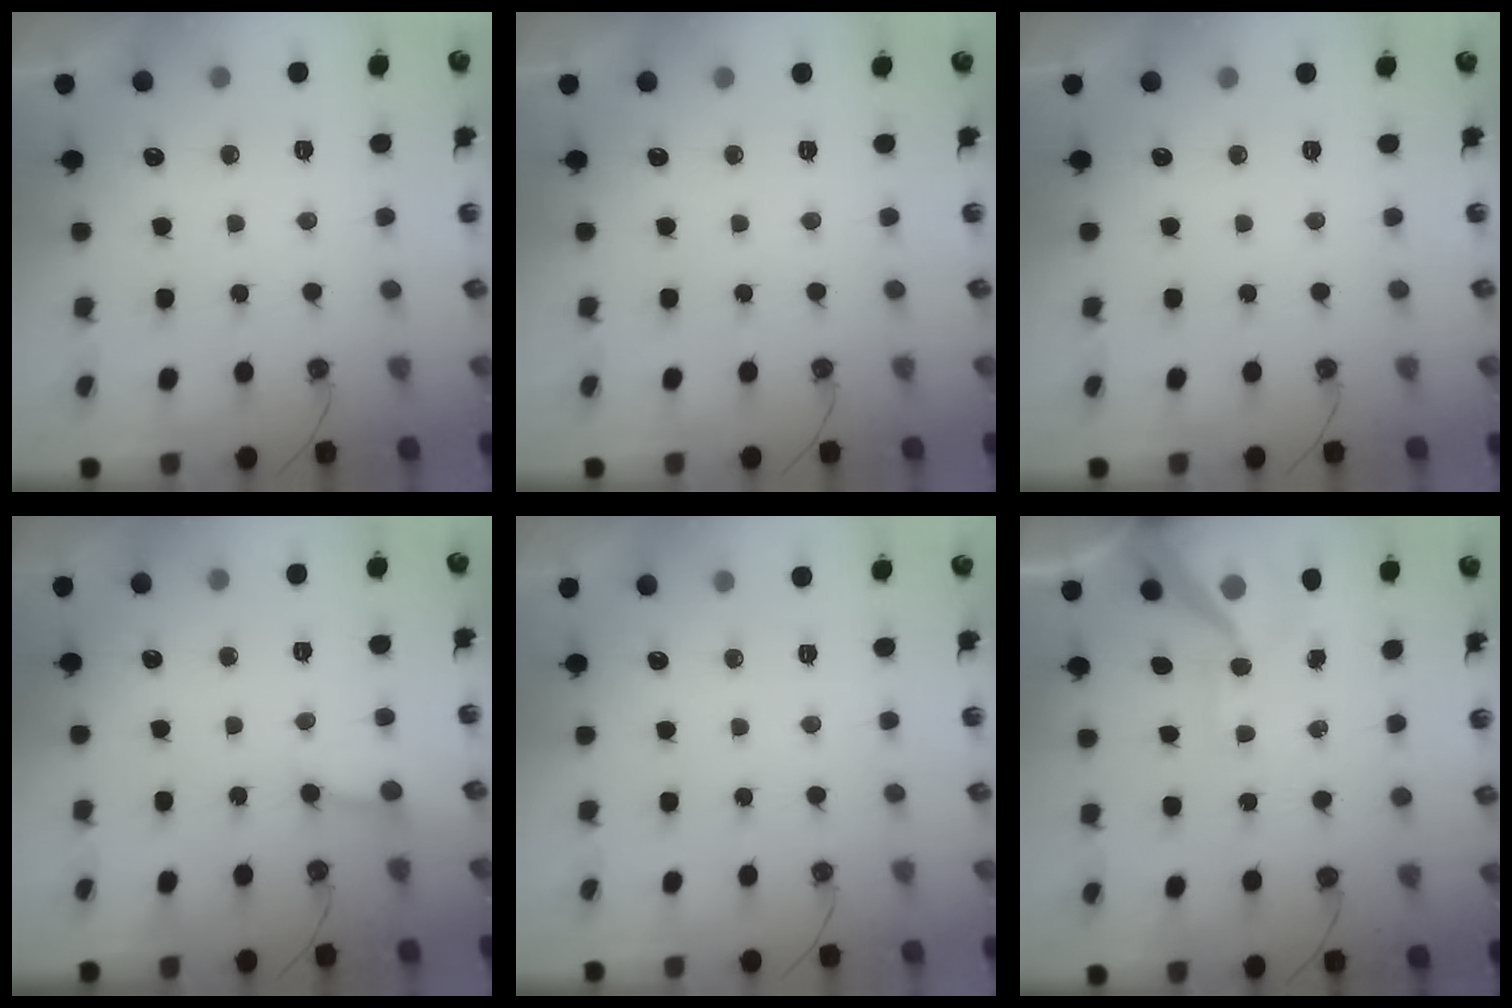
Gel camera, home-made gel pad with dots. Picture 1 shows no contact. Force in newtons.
{"total": 0.0}
{"total": 0.0}
{"total": 2.6, "press": 2.6, "slide": 0.2}
{"total": 0.0}
{"total": 14.8, "press": 14.7, "slide": 2.0}